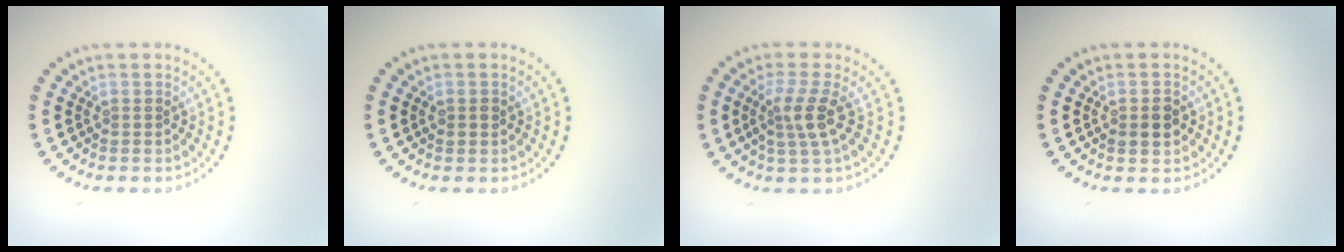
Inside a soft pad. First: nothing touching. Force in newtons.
{"total": 0.9, "press": 0.9, "slide": 0.1}
{"total": 2.7, "press": 2.1, "slide": 1.7}
{"total": 2.3, "press": 2.3, "slide": 0.1}